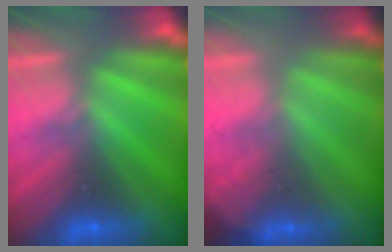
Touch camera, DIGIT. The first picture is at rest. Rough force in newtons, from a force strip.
{"total": 1.9}